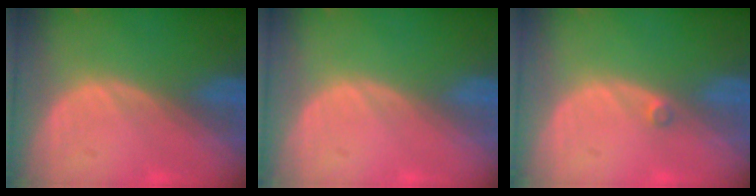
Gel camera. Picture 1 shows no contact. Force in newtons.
{"total": 0.0}
{"total": 1.0, "press": 0.8, "slide": 0.5}